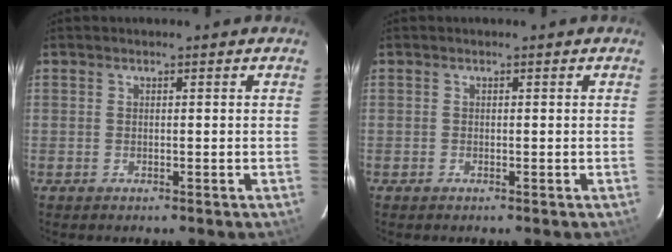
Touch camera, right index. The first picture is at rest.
{"total": 0.0}